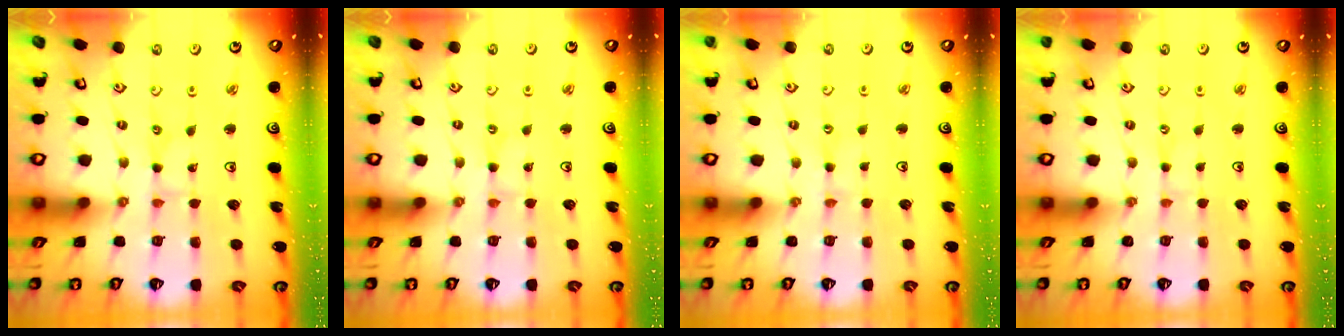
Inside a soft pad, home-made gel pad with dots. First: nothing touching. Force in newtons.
{"total": 0.0}
{"total": 1.5, "press": 1.5, "slide": 0.3}
{"total": 0.8, "press": 0.8, "slide": 0.1}